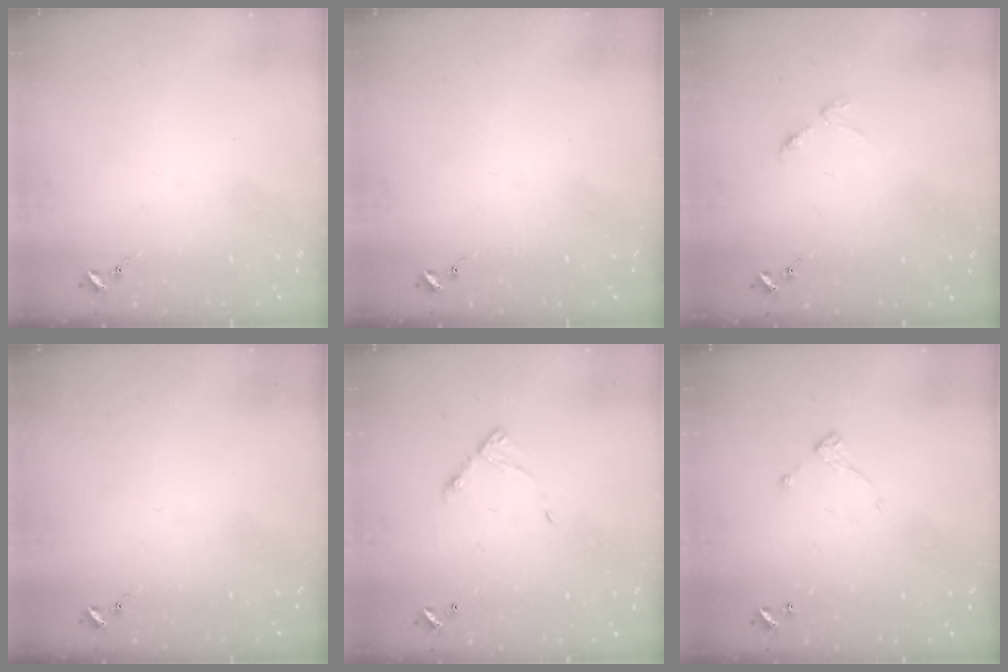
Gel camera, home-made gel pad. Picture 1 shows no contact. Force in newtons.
{"total": 0.0}
{"total": 3.1, "press": 3.0, "slide": 0.5}
{"total": 0.0}
{"total": 7.3, "press": 7.3, "slide": 0.6}
{"total": 4.5, "press": 4.5, "slide": 0.5}